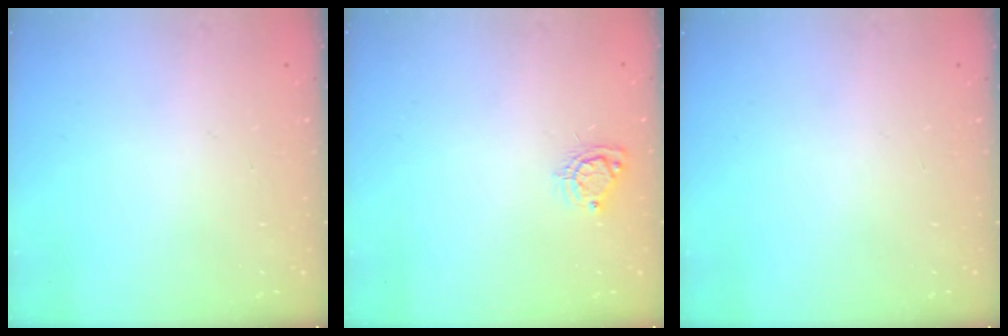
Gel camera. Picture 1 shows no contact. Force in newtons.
{"total": 6.8, "press": 6.8, "slide": 0.5}
{"total": 0.0}